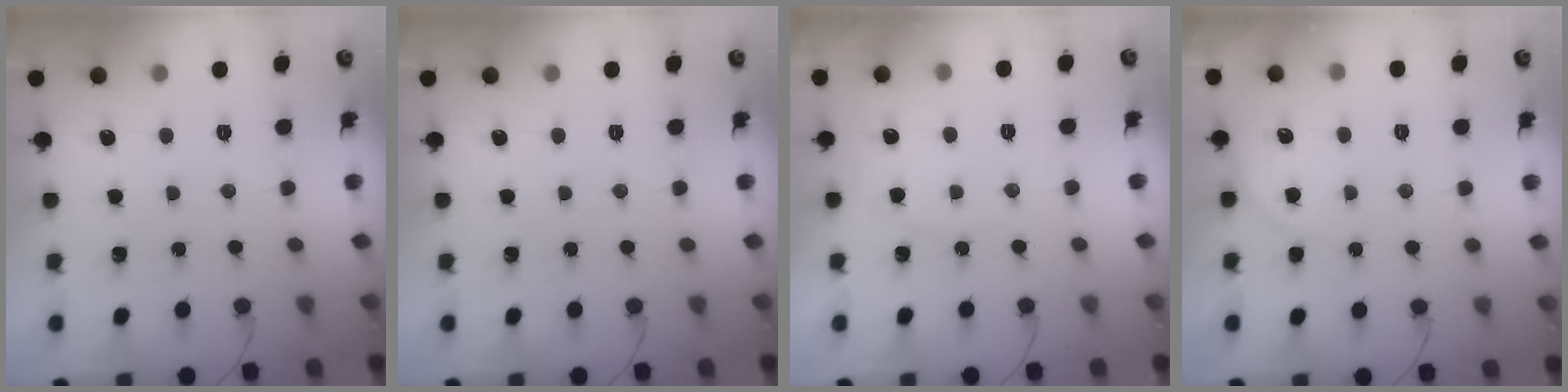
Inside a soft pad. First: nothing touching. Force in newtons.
{"total": 0.0}
{"total": 2.7, "press": 2.7, "slide": 0.3}
{"total": 4.4, "press": 4.4, "slide": 0.2}